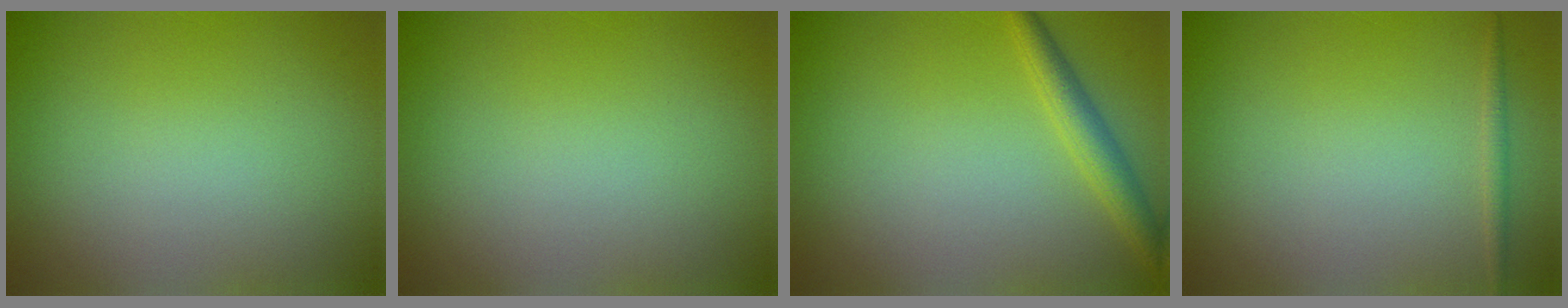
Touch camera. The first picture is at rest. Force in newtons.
{"total": 0.0}
{"total": 2.5, "press": 2.5, "slide": 0.1}
{"total": 0.8, "press": 0.8, "slide": 0.1}